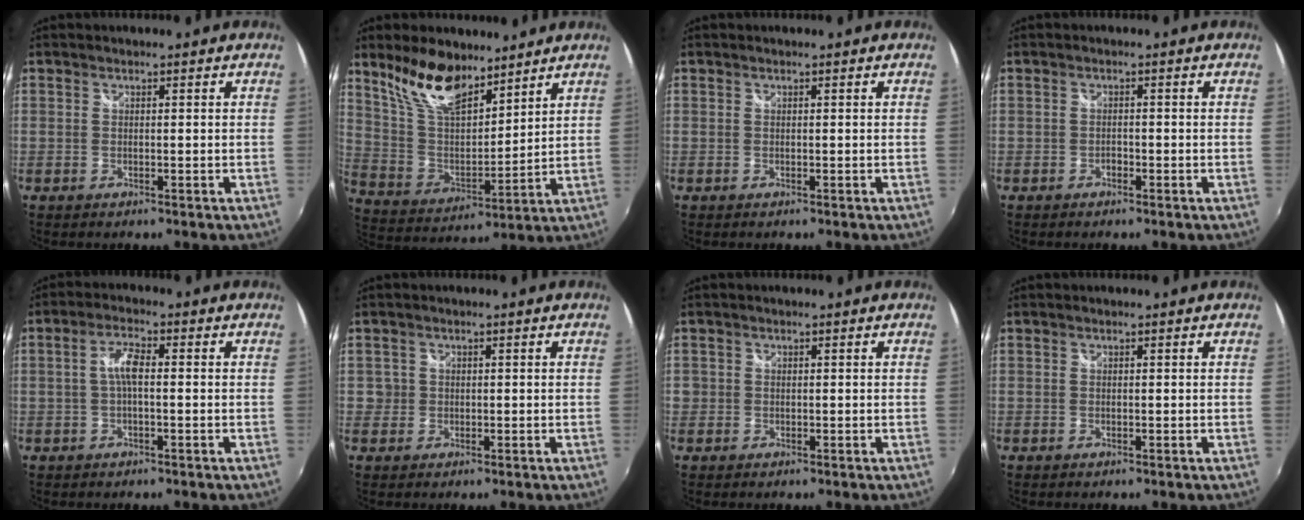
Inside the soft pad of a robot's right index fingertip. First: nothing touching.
{"total": 14.3, "force": [10.5, 5.8, 7.8], "torque": [-0.156, 0.011, 0.209]}
{"total": 0.0}
{"total": 0.9, "force": [-0.7, 0.6, 0.3], "torque": [-0.007, 0.000, -0.013]}
{"total": 3.7, "force": [-0.2, 1.0, 3.6], "torque": [-0.072, 0.009, -0.004]}
{"total": 2.0, "force": [-0.1, 2.0, 0.1], "torque": [-0.001, 0.000, -0.004]}
{"total": 1.4, "force": [-0.3, 1.4, 0.3], "torque": [-0.006, -0.002, -0.008]}
{"total": 0.0}